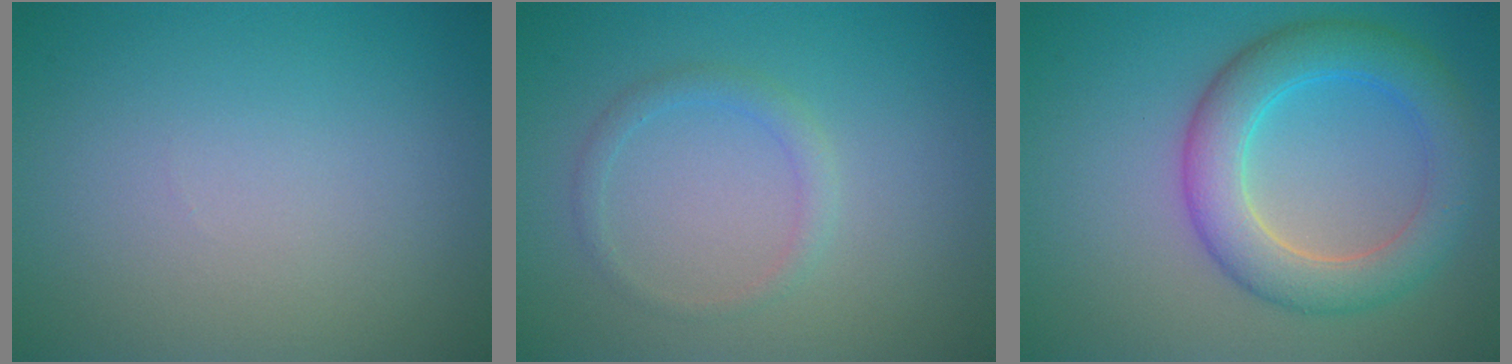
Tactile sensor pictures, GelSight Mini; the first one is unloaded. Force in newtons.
{"total": 1.4, "press": 1.4, "slide": 0.1}
{"total": 5.9, "press": 5.9, "slide": 0.4}